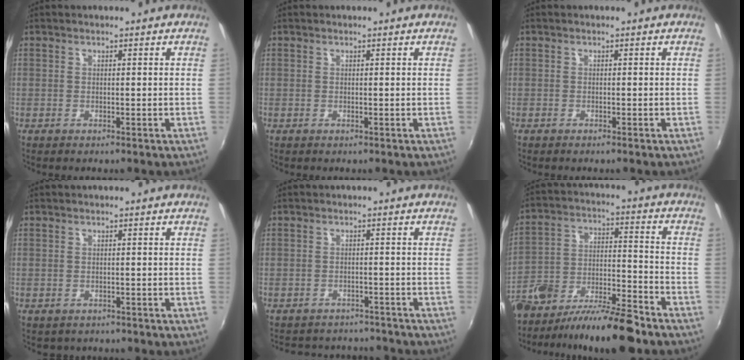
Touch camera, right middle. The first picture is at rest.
{"total": 0.0}
{"total": 0.5, "force": [-0.5, 0.0, 0.2], "torque": [-0.002, -0.002, -0.011]}
{"total": 1.4, "force": [-0.9, 1.0, 0.3], "torque": [-0.010, -0.004, -0.010]}
{"total": 8.7, "force": [-7.7, 3.6, 1.7], "torque": [-0.043, 0.016, -0.101]}
{"total": 14.3, "force": [-9.7, 4.3, 9.7], "torque": [-0.191, -0.011, -0.168]}